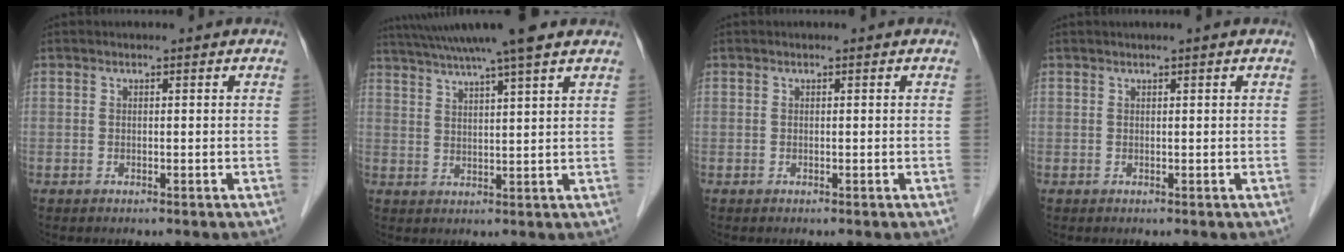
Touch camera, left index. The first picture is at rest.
{"total": 13.7, "force": [11.4, -0.4, 7.6], "torque": [-0.137, 0.028, 0.165]}
{"total": 0.0}
{"total": 0.6, "force": [0.4, -0.2, 0.4], "torque": [-0.012, 0.002, 0.014]}